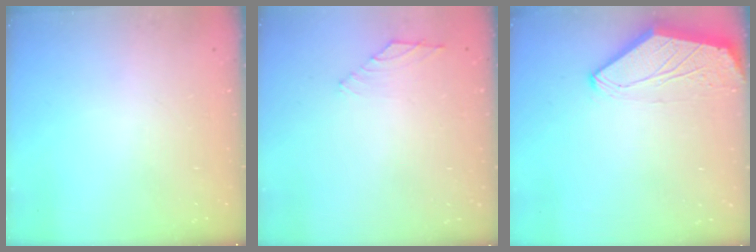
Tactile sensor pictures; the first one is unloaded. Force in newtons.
{"total": 1.4, "press": 1.3, "slide": 0.6}
{"total": 0.0}